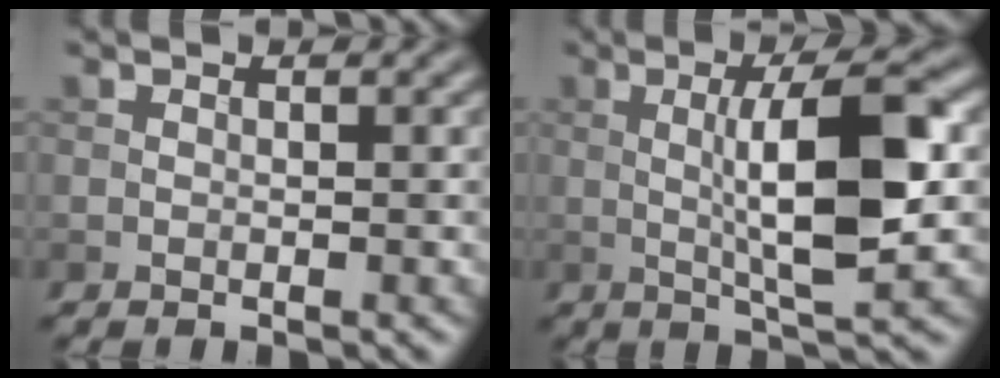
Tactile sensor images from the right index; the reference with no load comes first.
{"total": 8.4, "force": [0.3, 1.9, 8.2], "torque": [-0.127, 0.003, 0.004]}